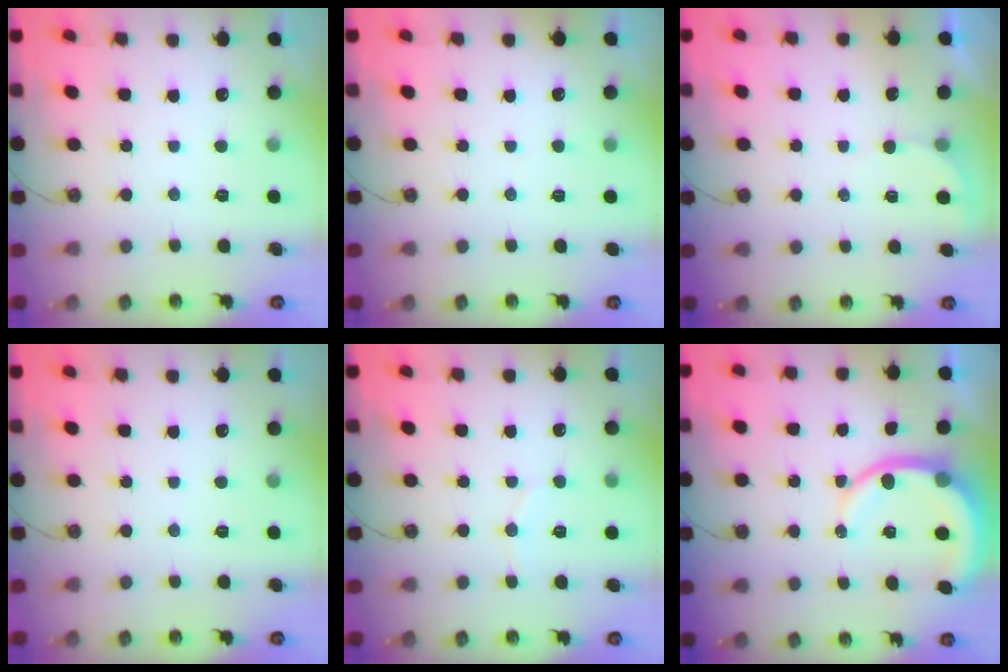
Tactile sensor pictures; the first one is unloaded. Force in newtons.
{"total": 1.2, "press": 1.2, "slide": 0.1}
{"total": 1.6, "press": 1.6, "slide": 0.0}
{"total": 0.0}
{"total": 5.3, "press": 5.2, "slide": 0.7}
{"total": 9.6, "press": 9.5, "slide": 1.4}